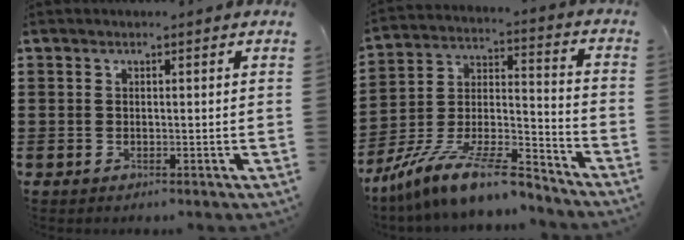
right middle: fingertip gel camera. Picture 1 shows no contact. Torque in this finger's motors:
{"motor_torque": [1.51, -0.63, 0.76, 0.13]}